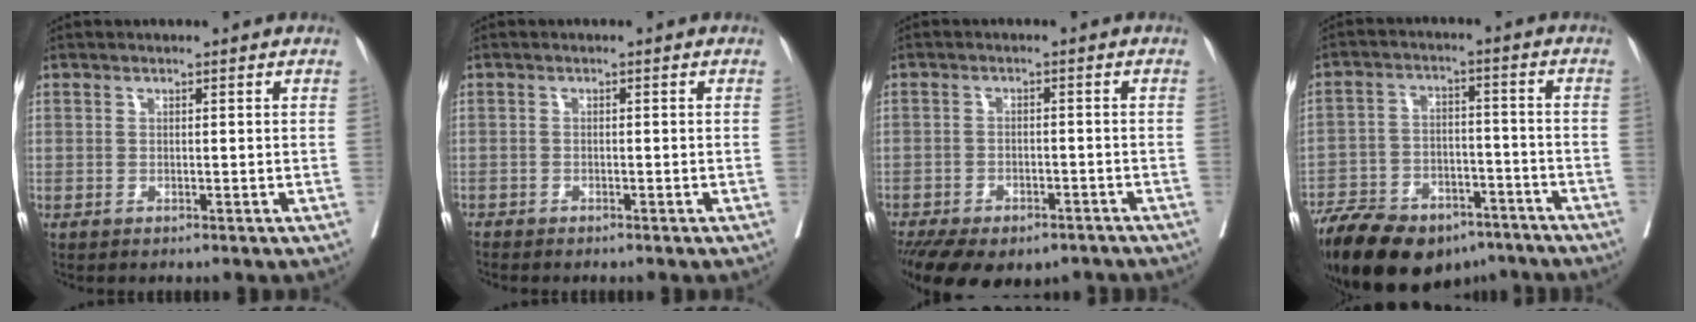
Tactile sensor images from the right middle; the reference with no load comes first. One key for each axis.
{"total": 1.3, "fx": -1.3, "fy": -0.1, "fz": 0.3, "tx": -0.009, "ty": -0.002, "tz": -0.027}
{"total": 15.3, "fx": -11.2, "fy": 7.1, "fz": 7.7, "tx": -0.166, "ty": -0.011, "tz": -0.156}
{"total": 19.4, "fx": -14.4, "fy": 8.8, "fz": 9.6, "tx": -0.202, "ty": -0.009, "tz": -0.229}